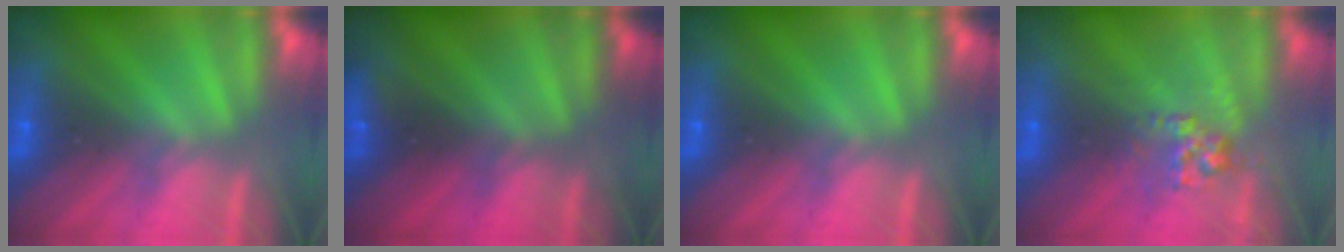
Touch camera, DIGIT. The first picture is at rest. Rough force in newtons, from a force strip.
{"total": 1.4}
{"total": 0.0}
{"total": 2.7}